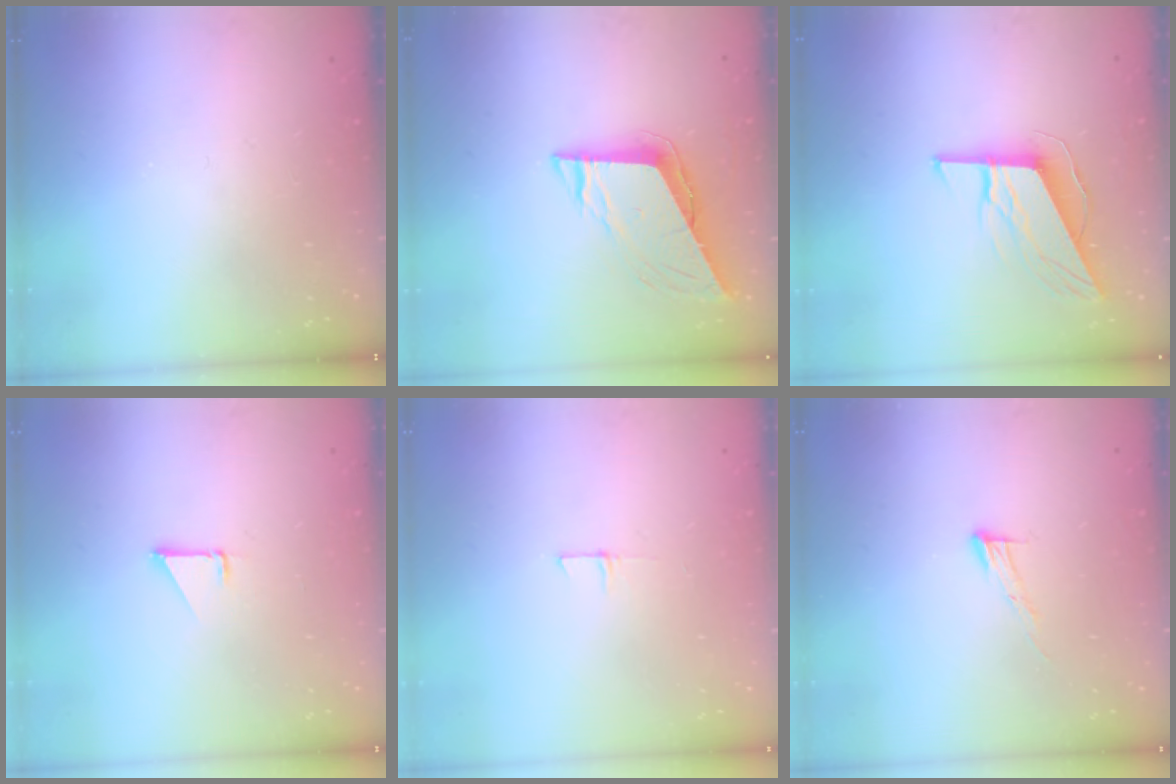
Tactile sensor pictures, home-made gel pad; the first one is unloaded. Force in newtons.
{"total": 8.3, "press": 8.2, "slide": 0.4}
{"total": 9.7, "press": 9.5, "slide": 1.9}
{"total": 1.4, "press": 1.3, "slide": 0.1}
{"total": 5.1, "press": 5.1, "slide": 0.4}
{"total": 6.4, "press": 6.4, "slide": 0.4}